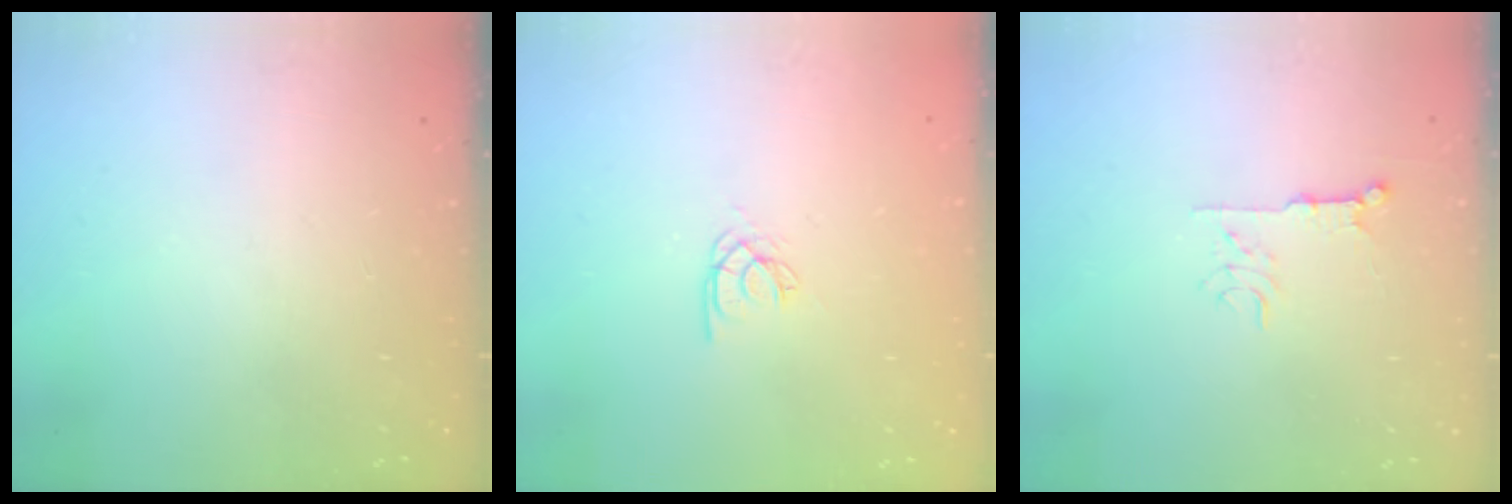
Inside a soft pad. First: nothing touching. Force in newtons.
{"total": 2.6, "press": 2.6, "slide": 0.1}
{"total": 5.4, "press": 5.4, "slide": 0.7}